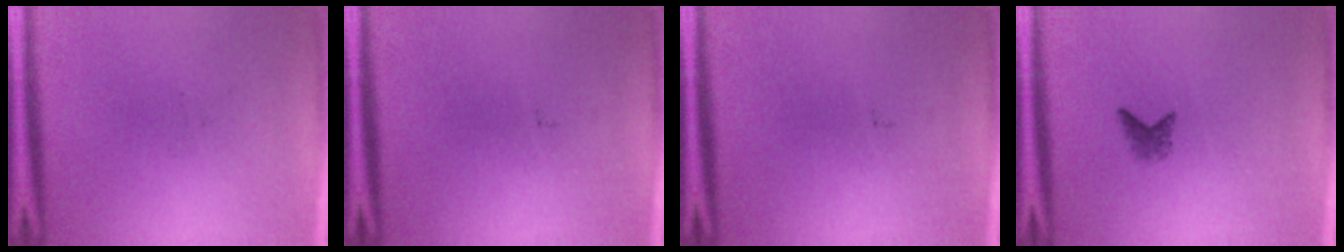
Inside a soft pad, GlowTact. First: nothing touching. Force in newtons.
{"total": 0.0}
{"total": 0.0}
{"total": 1.4}